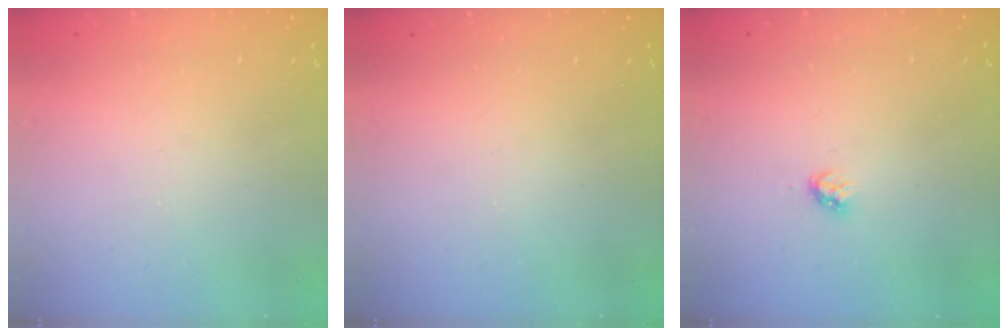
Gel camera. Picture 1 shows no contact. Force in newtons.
{"total": 0.0}
{"total": 2.8, "press": 2.8, "slide": 0.2}